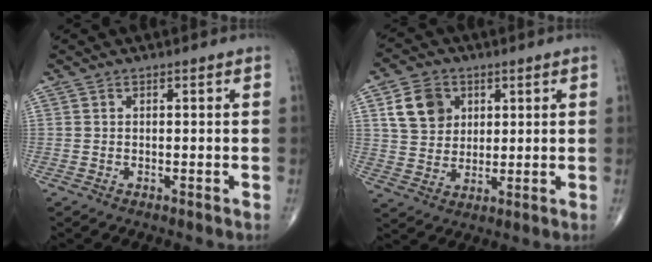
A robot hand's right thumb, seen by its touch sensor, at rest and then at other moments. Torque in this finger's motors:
{"motor_torque": [0.03, 1.44, 0.23, -0.10, 0.01]}